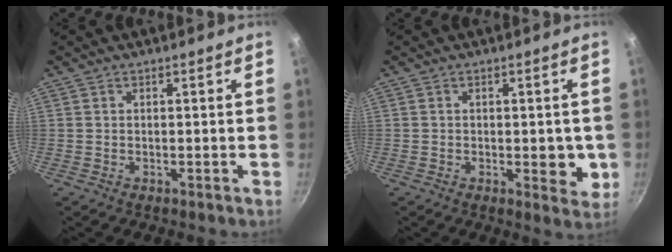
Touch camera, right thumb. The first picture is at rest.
{"total": 5.5, "force": [-0.6, 2.8, 4.8], "torque": [-0.041, -0.007, -0.007]}